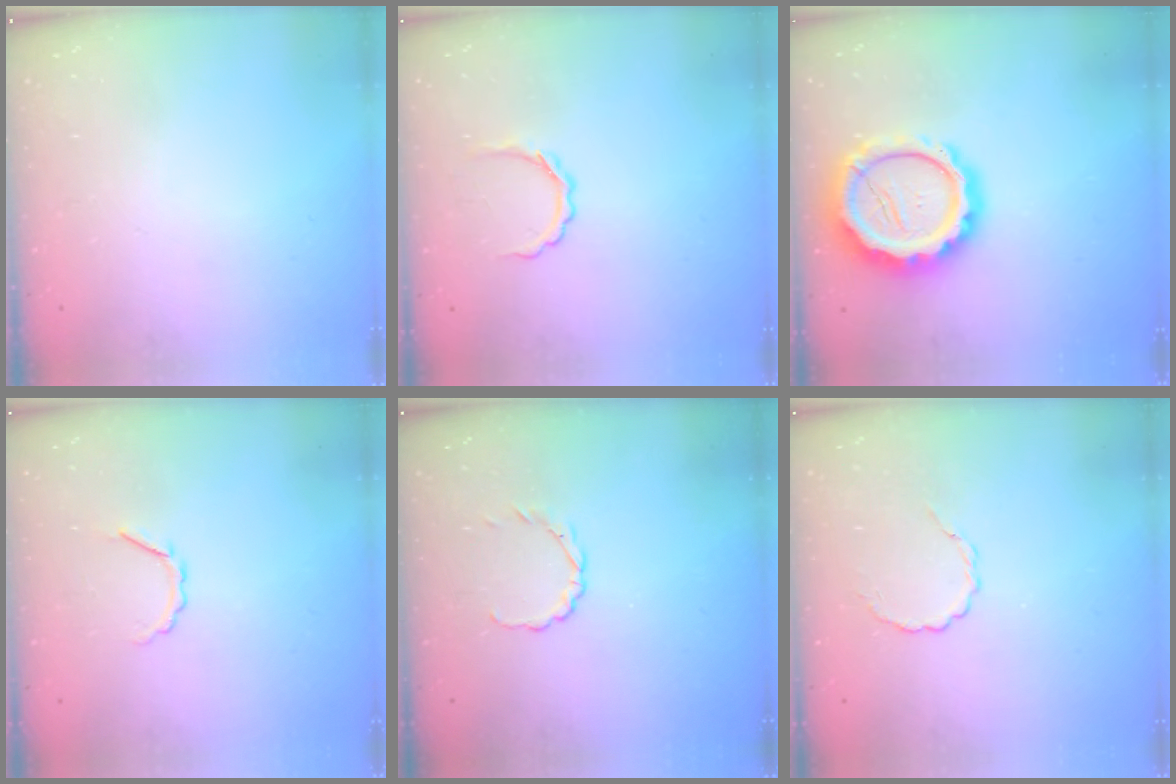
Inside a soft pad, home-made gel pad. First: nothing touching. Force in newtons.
{"total": 4.1, "press": 4.1, "slide": 0.7}
{"total": 16.1, "press": 15.8, "slide": 3.1}
{"total": 2.9, "press": 2.7, "slide": 0.8}
{"total": 2.4, "press": 2.2, "slide": 0.9}
{"total": 2.9, "press": 2.6, "slide": 1.1}